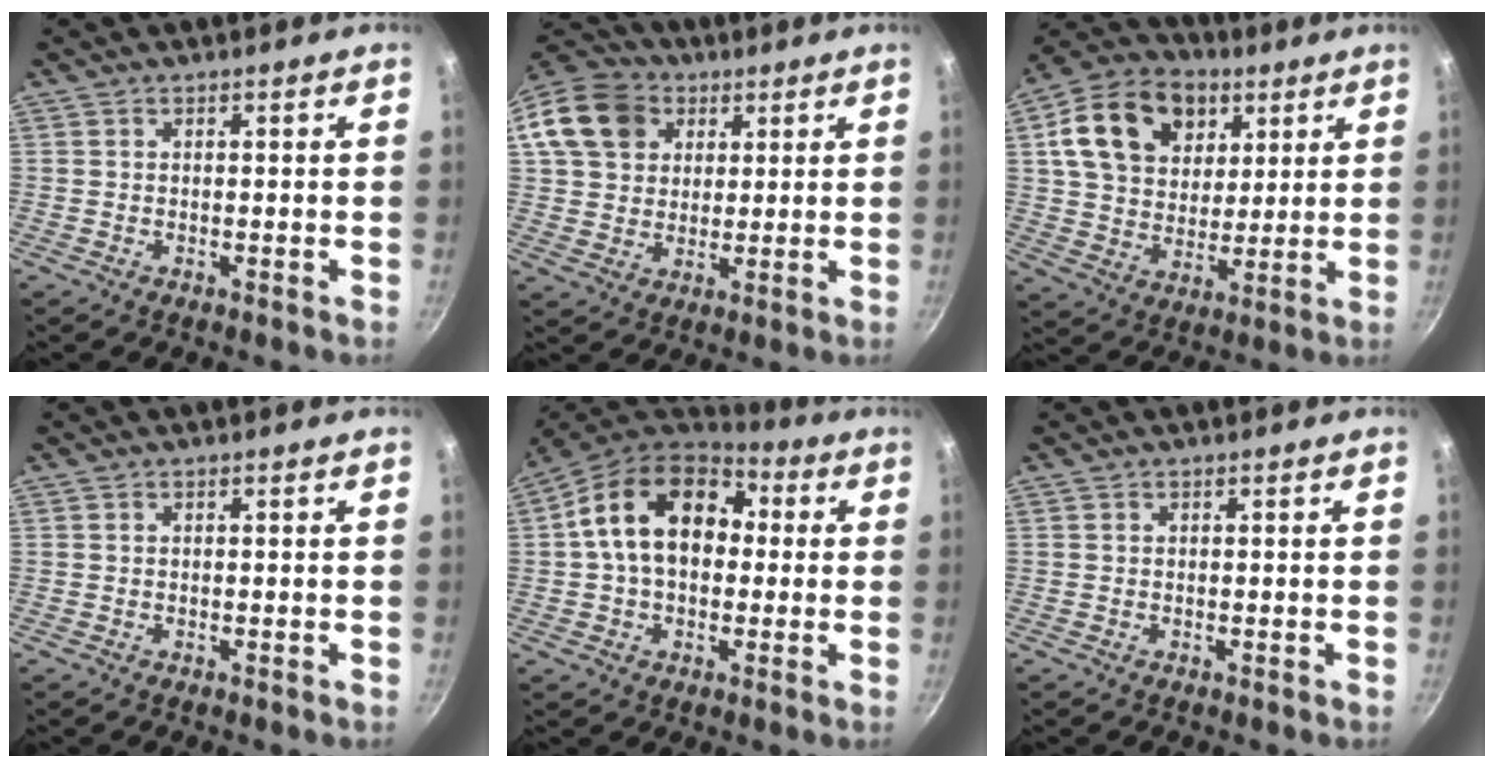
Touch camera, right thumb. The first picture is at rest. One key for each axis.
{"total": 14.9, "fx": 5.2, "fy": 12.0, "fz": 7.2, "tx": -0.129, "ty": 0.018, "tz": 0.084}
{"total": 18.4, "fx": 6.8, "fy": 13.5, "fz": 10.4, "tx": -0.160, "ty": -0.003, "tz": 0.110}
{"total": 0.0}
{"total": 17.1, "fx": 2.2, "fy": 12.0, "fz": 12.0, "tx": -0.167, "ty": 0.032, "tz": 0.021}
{"total": 0.0}